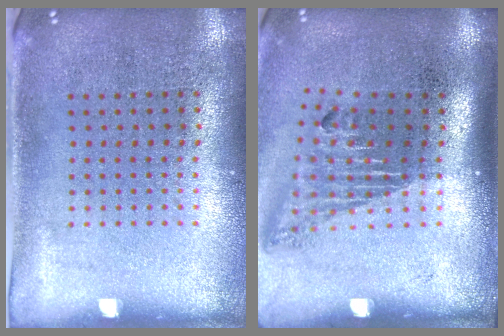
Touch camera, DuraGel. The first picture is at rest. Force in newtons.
{"total": 1.7, "press": 1.1, "slide": 1.3}